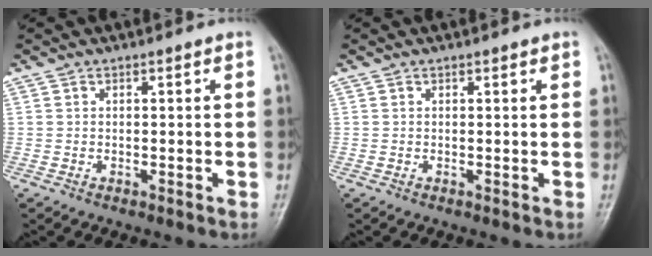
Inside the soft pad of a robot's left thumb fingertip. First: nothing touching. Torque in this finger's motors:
{"motor_torque": [-0.17, -0.08, -0.13, -0.13, 0.01]}